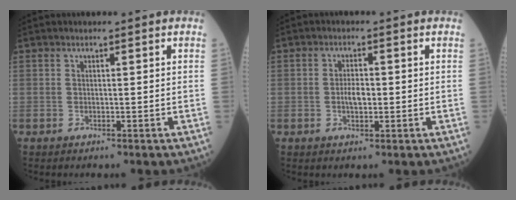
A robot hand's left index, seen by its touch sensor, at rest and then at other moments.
{"total": 2.7, "force": [-0.4, 1.3, 2.4], "torque": [-0.045, 0.000, -0.009]}